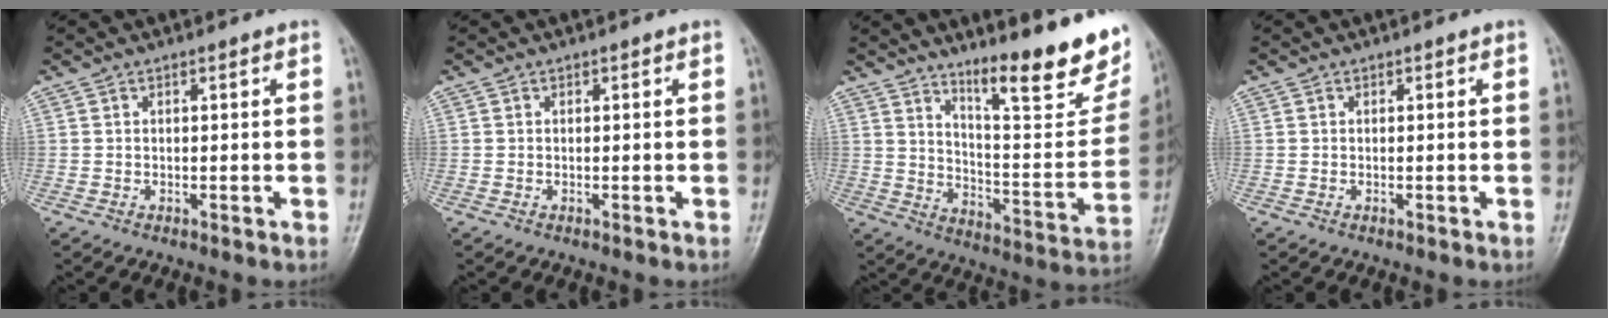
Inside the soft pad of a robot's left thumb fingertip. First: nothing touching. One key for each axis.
{"total": 0.0}
{"total": 21.3, "fx": 14.8, "fy": 4.5, "fz": 14.7, "tx": -0.172, "ty": -0.098, "tz": 0.222}
{"total": 0.0}